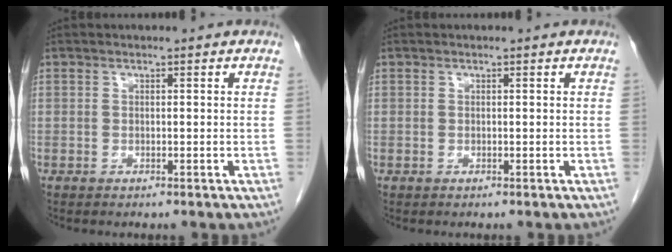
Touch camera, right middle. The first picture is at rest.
{"total": 0.0}